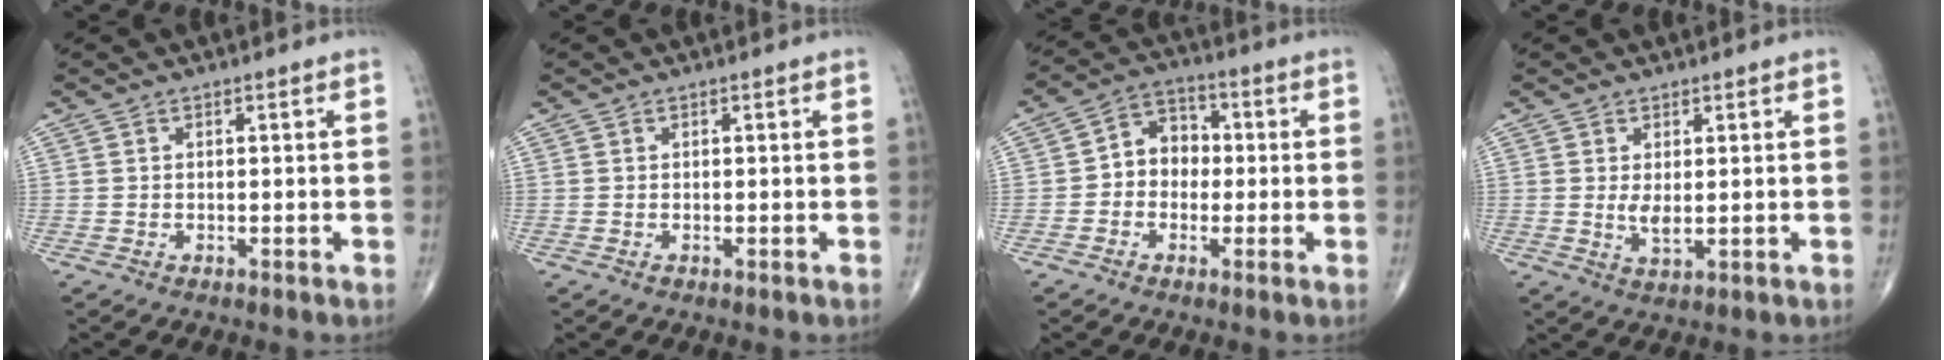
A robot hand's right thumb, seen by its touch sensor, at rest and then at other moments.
{"total": 0.0}
{"total": 7.4, "force": [-0.4, 6.1, 4.1], "torque": [-0.034, 0.028, -0.021]}
{"total": 3.0, "force": [0.4, 1.2, 2.7], "torque": [-0.050, -0.011, 0.013]}